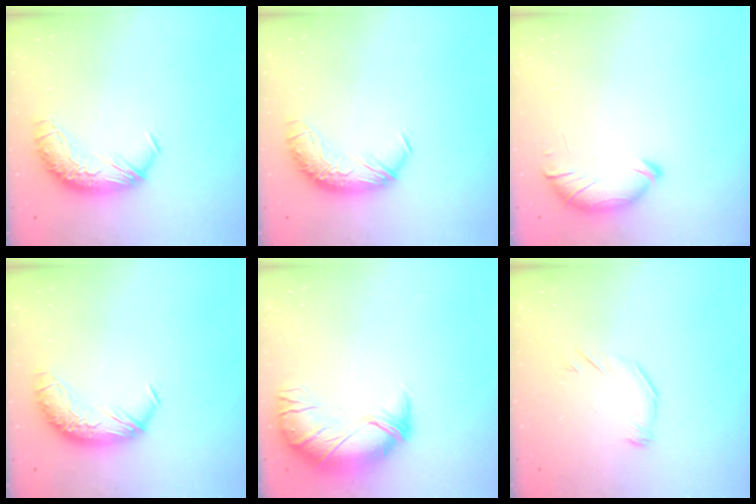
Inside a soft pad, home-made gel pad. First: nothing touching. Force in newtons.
{"total": 0.0}
{"total": 5.8, "press": 5.8, "slide": 0.7}
{"total": 0.0}
{"total": 2.8, "press": 0.9, "slide": 2.6}
{"total": 3.9, "press": 3.8, "slide": 1.0}